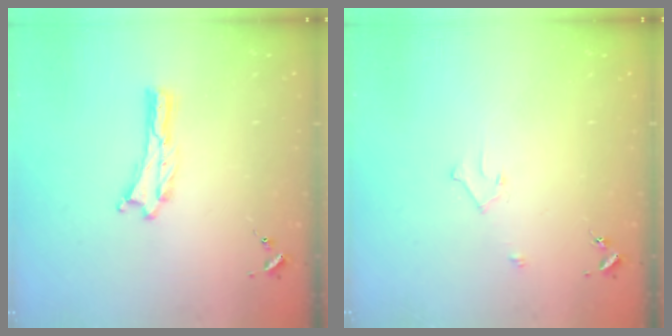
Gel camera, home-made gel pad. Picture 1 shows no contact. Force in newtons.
{"total": 2.2, "press": 2.2, "slide": 0.2}